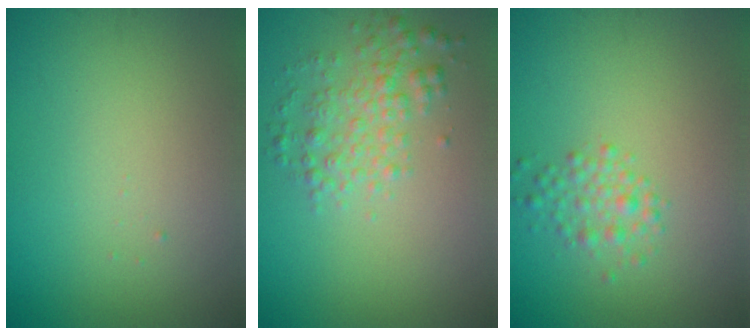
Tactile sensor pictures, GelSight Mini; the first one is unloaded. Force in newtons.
{"total": 3.0, "press": 3.0, "slide": 0.0}
{"total": 2.1, "press": 2.1, "slide": 0.1}